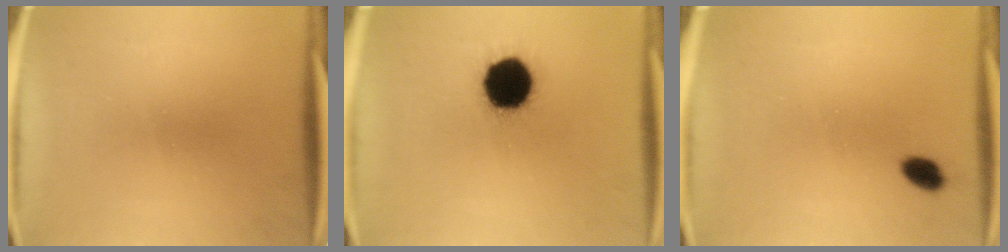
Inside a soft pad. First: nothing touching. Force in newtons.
{"total": 16.9}
{"total": 2.9}